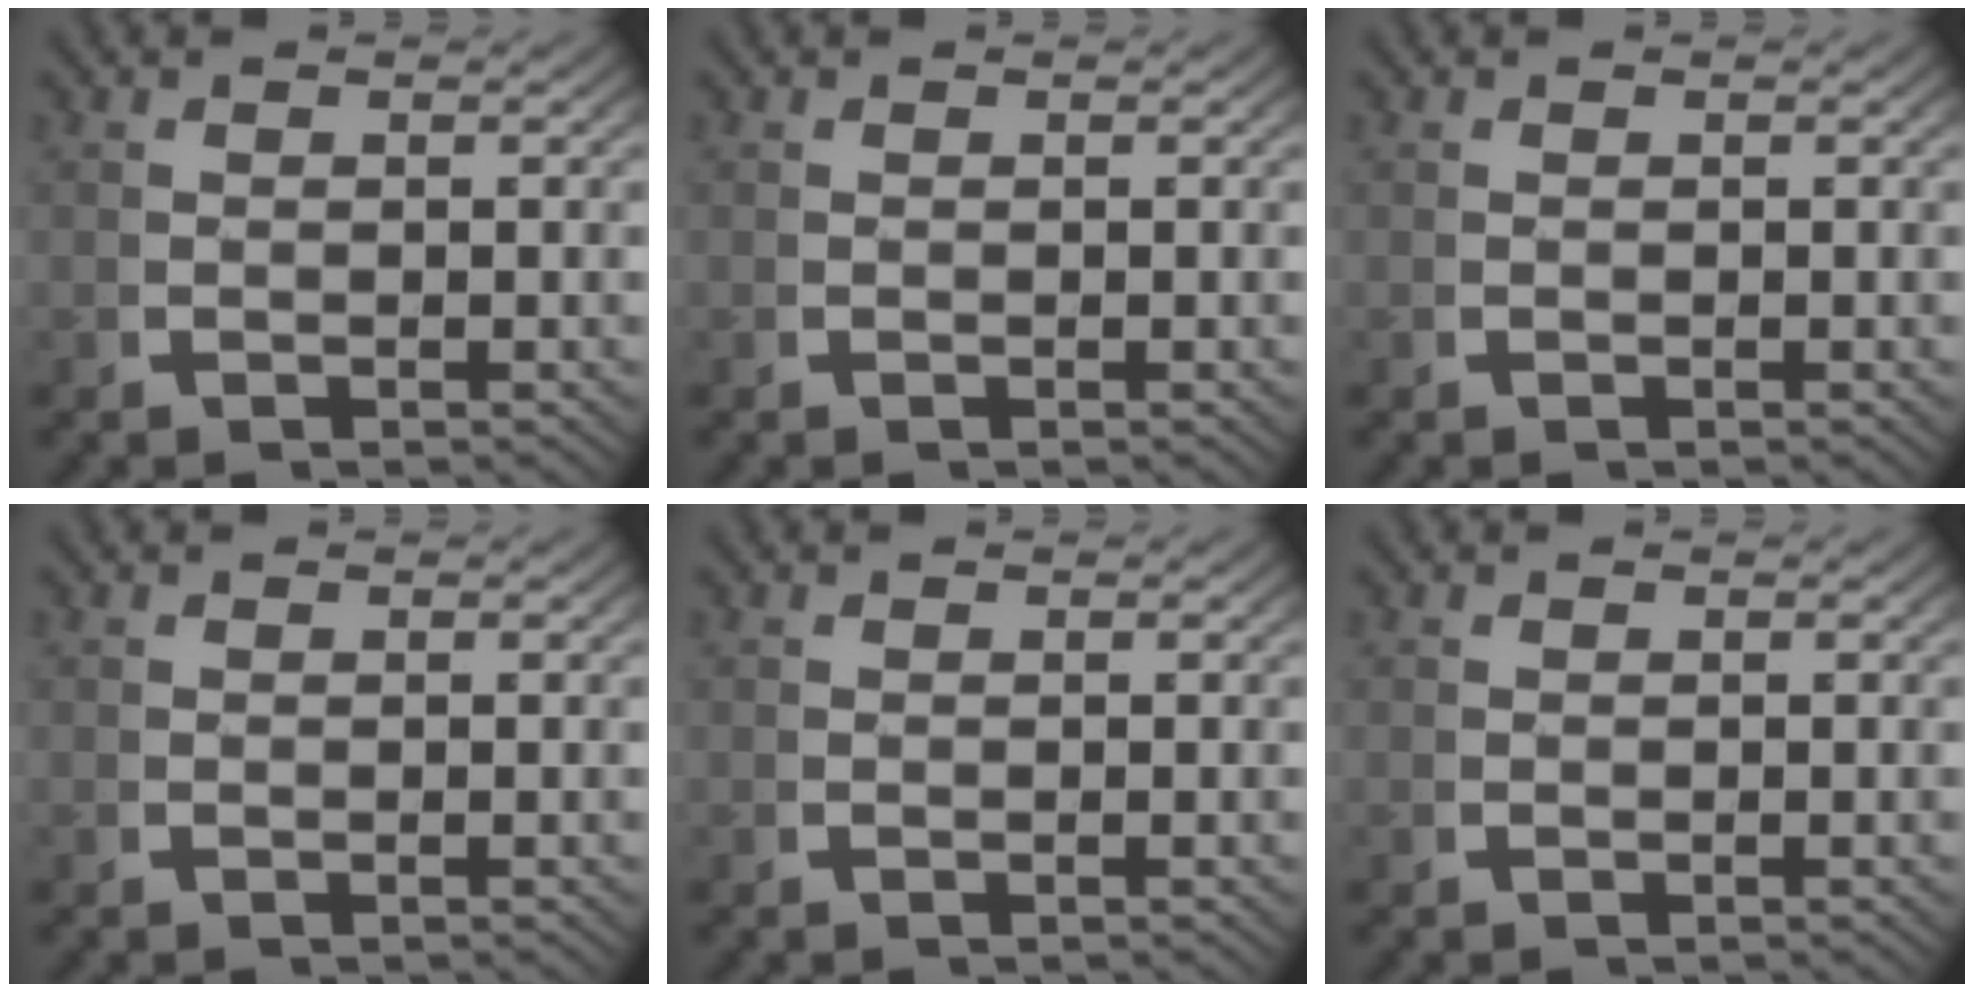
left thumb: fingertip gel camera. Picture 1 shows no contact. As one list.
[{"total": 0.0}, {"total": 0.0}, {"total": 0.0}, {"total": 0.0}, {"total": 0.0}]